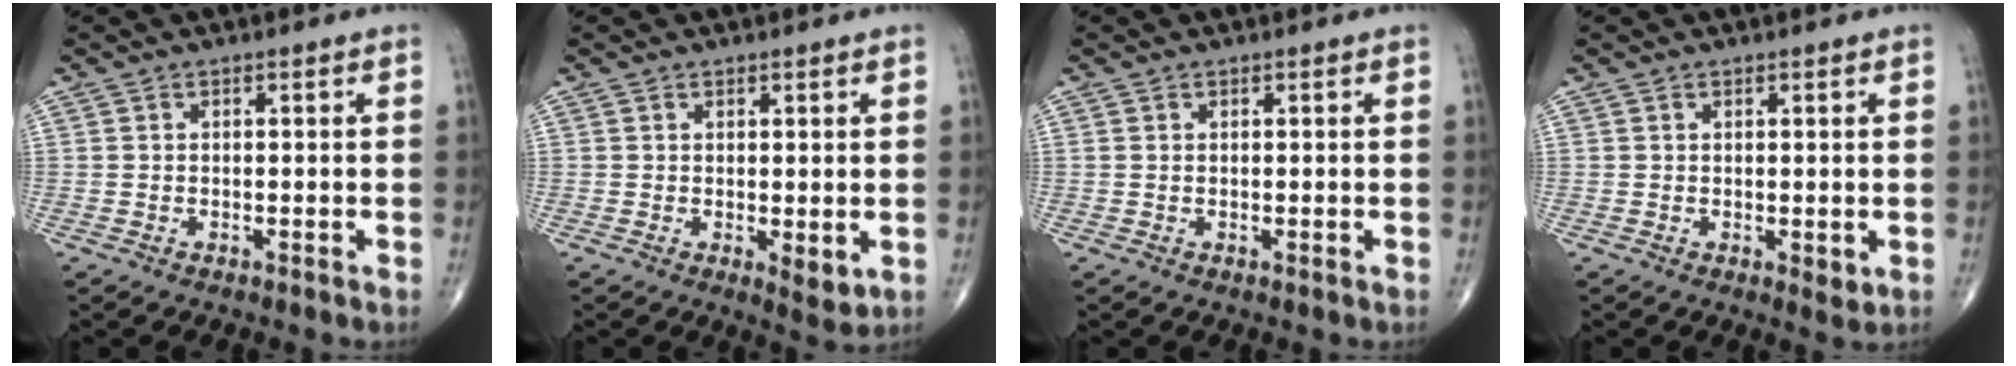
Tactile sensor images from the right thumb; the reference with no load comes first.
{"total": 3.4, "force": [-0.1, 1.4, 3.1], "torque": [-0.041, -0.013, 0.002]}
{"total": 0.0}
{"total": 1.9, "force": [0.1, 0.9, 1.6], "torque": [-0.021, -0.008, 0.004]}